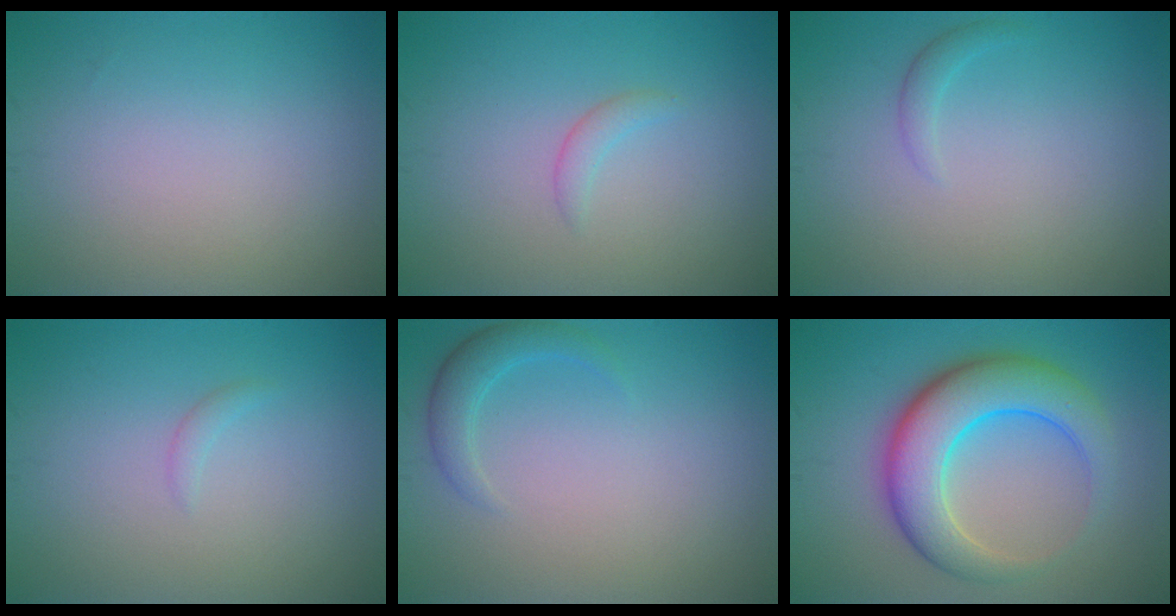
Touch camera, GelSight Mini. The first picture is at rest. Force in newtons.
{"total": 1.1, "press": 1.1, "slide": 0.1}
{"total": 1.0, "press": 1.0, "slide": 0.0}
{"total": 0.7, "press": 0.7, "slide": 0.1}
{"total": 2.1, "press": 2.1, "slide": 0.2}
{"total": 7.9, "press": 7.9, "slide": 0.2}